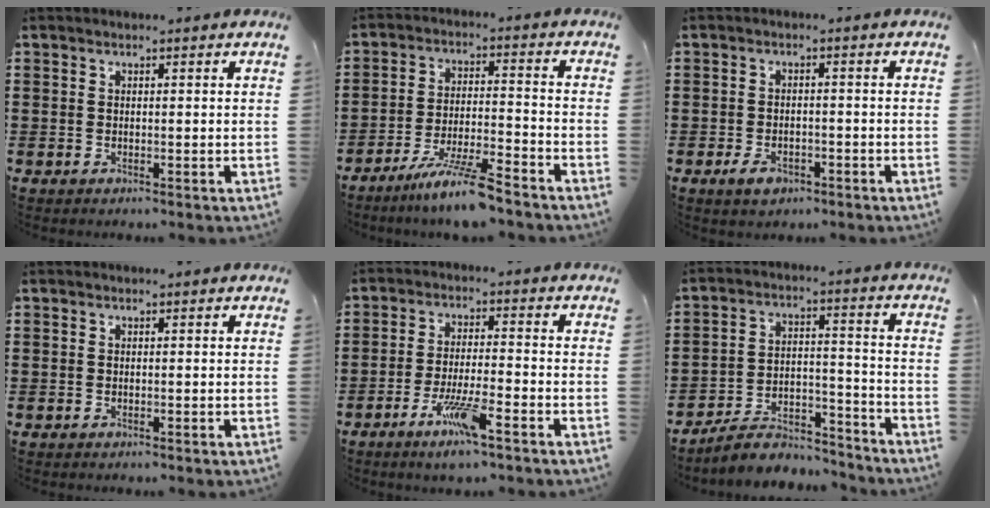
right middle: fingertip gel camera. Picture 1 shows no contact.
{"total": 7.9, "force": [-6.4, 0.2, 4.7], "torque": [-0.092, -0.009, -0.119]}
{"total": 2.6, "force": [-1.6, 1.3, 1.6], "torque": [-0.029, 0.002, -0.032]}
{"total": 0.0}
{"total": 6.5, "force": [-4.0, 0.8, 5.1], "torque": [-0.105, -0.008, -0.073]}
{"total": 7.4, "force": [-6.8, 1.5, 2.2], "torque": [-0.041, 0.015, -0.132]}